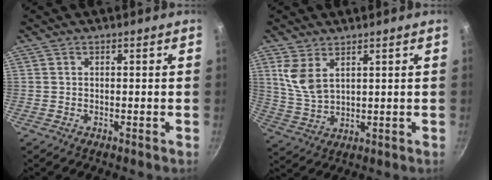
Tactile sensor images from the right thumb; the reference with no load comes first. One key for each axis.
{"total": 6.8, "fx": 3.3, "fy": 3.6, "fz": 4.7, "tx": -0.091, "ty": -0.025, "tz": 0.073}